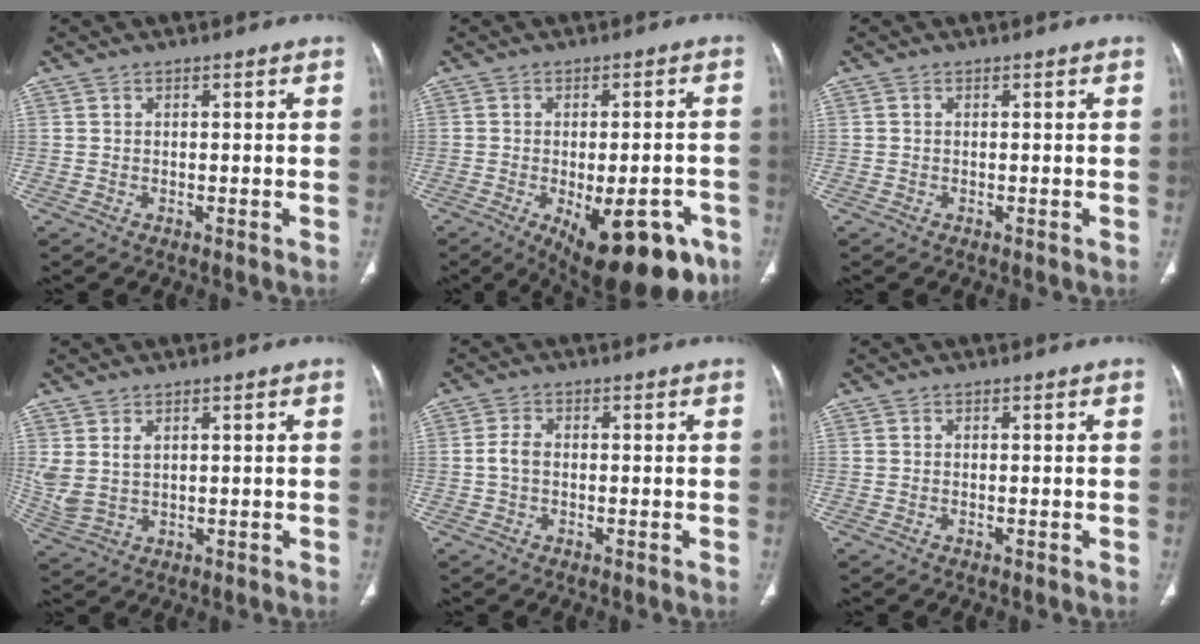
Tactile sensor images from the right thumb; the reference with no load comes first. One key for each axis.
{"total": 19.1, "fx": -8.7, "fy": 8.4, "fz": 14.8, "tx": -0.149, "ty": 0.014, "tz": -0.102}
{"total": 0.0}
{"total": 4.9, "fx": 1.6, "fy": 3.0, "fz": 3.5, "tx": -0.087, "ty": -0.001, "tz": 0.046}
{"total": 2.6, "fx": -0.3, "fy": 1.7, "fz": 2.0, "tx": -0.041, "ty": 0.006, "tz": -0.011}
{"total": 0.0}